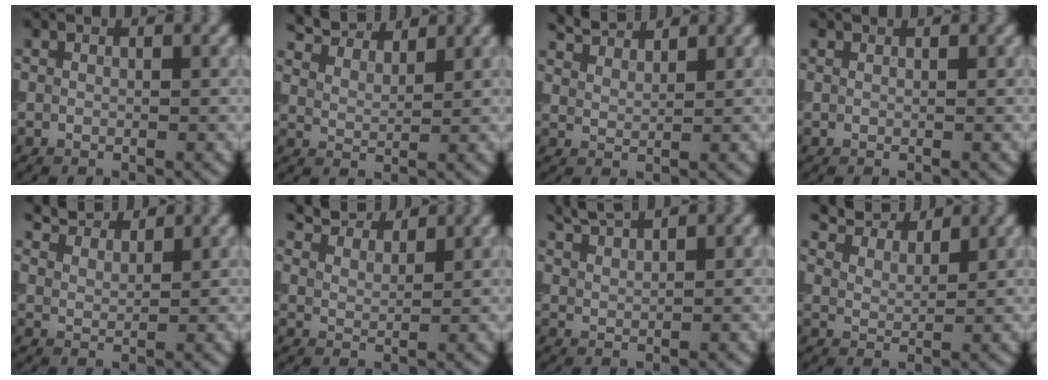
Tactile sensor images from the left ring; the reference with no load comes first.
{"total": 6.5, "force": [5.8, 2.0, 2.3], "torque": [-0.055, 0.011, 0.097]}
{"total": 2.9, "force": [2.8, 0.5, 0.7], "torque": [-0.016, 0.007, 0.053]}
{"total": 0.7, "force": [0.7, 0.0, 0.1], "torque": [-0.004, -0.004, 0.006]}
{"total": 3.8, "force": [3.5, 0.9, 1.0], "torque": [-0.026, 0.007, 0.066]}
{"total": 5.4, "force": [4.9, 1.5, 1.7], "torque": [-0.045, 0.006, 0.086]}
{"total": 2.6, "force": [2.4, 0.3, 1.0], "torque": [-0.015, 0.008, 0.050]}
{"total": 6.6, "force": [5.9, 1.9, 2.2], "torque": [-0.054, 0.011, 0.098]}